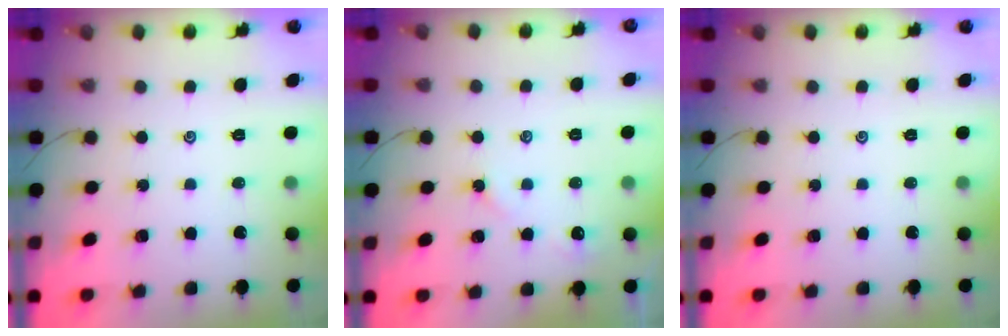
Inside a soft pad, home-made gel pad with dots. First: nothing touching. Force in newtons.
{"total": 4.2, "press": 4.2, "slide": 0.7}
{"total": 0.0}